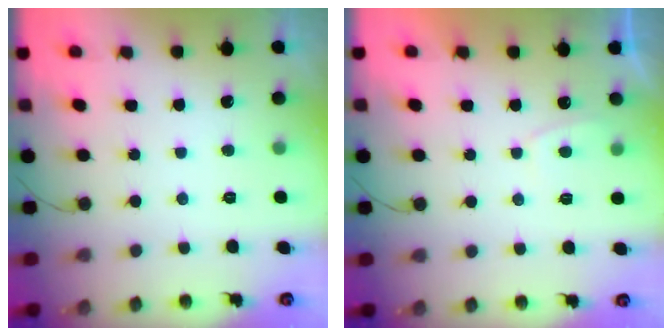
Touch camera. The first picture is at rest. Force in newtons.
{"total": 1.3, "press": 1.1, "slide": 0.6}